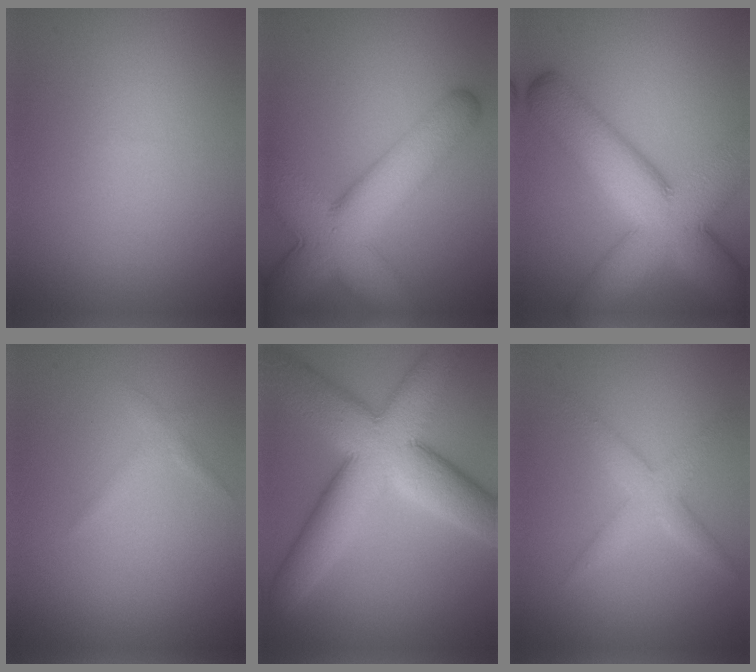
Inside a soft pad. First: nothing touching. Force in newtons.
{"total": 9.9, "press": 9.9, "slide": 0.3}
{"total": 12.0, "press": 12.0, "slide": 0.7}
{"total": 1.0, "press": 1.0, "slide": 0.0}
{"total": 11.6, "press": 11.6, "slide": 0.5}
{"total": 2.7, "press": 2.7, "slide": 0.1}